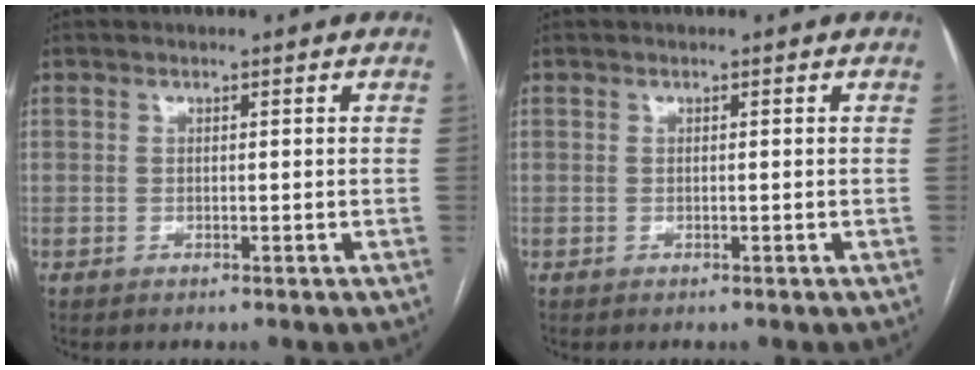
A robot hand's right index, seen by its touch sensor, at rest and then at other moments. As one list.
[{"total": 0.0}]